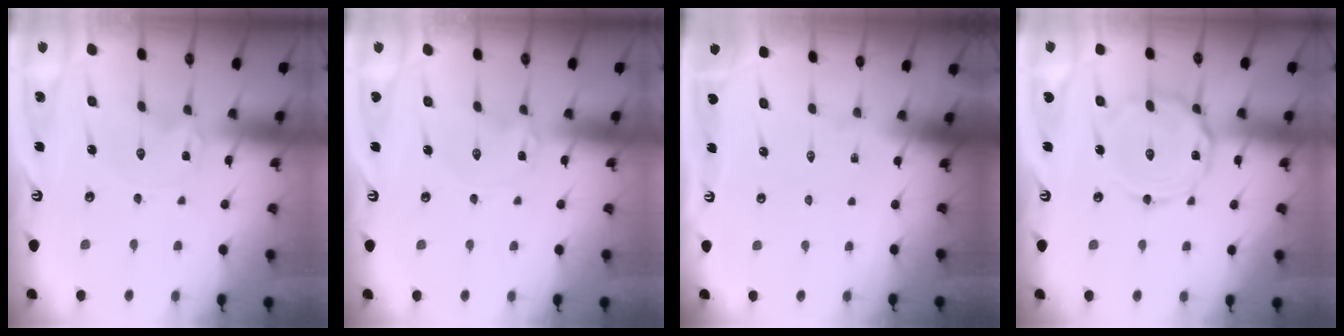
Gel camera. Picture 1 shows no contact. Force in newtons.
{"total": 0.6, "press": 0.6, "slide": 0.1}
{"total": 0.0}
{"total": 12.6, "press": 12.5, "slide": 0.8}